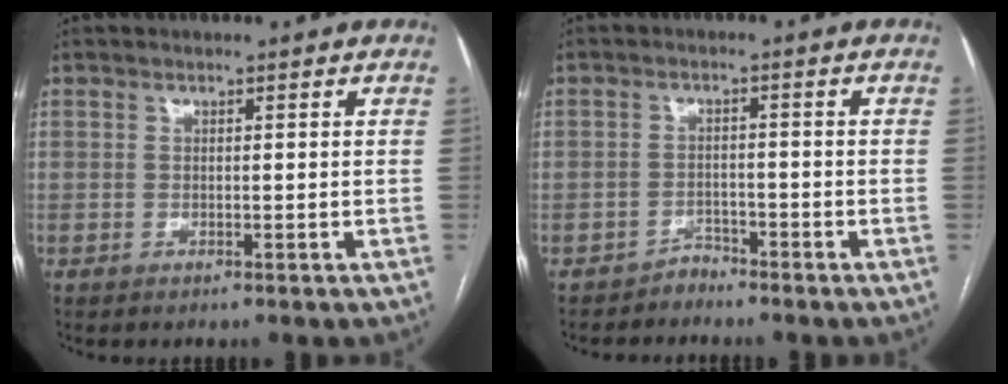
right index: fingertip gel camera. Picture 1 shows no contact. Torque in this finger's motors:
{"motor_torque": [-0.08, -0.03, -0.18, -0.07]}